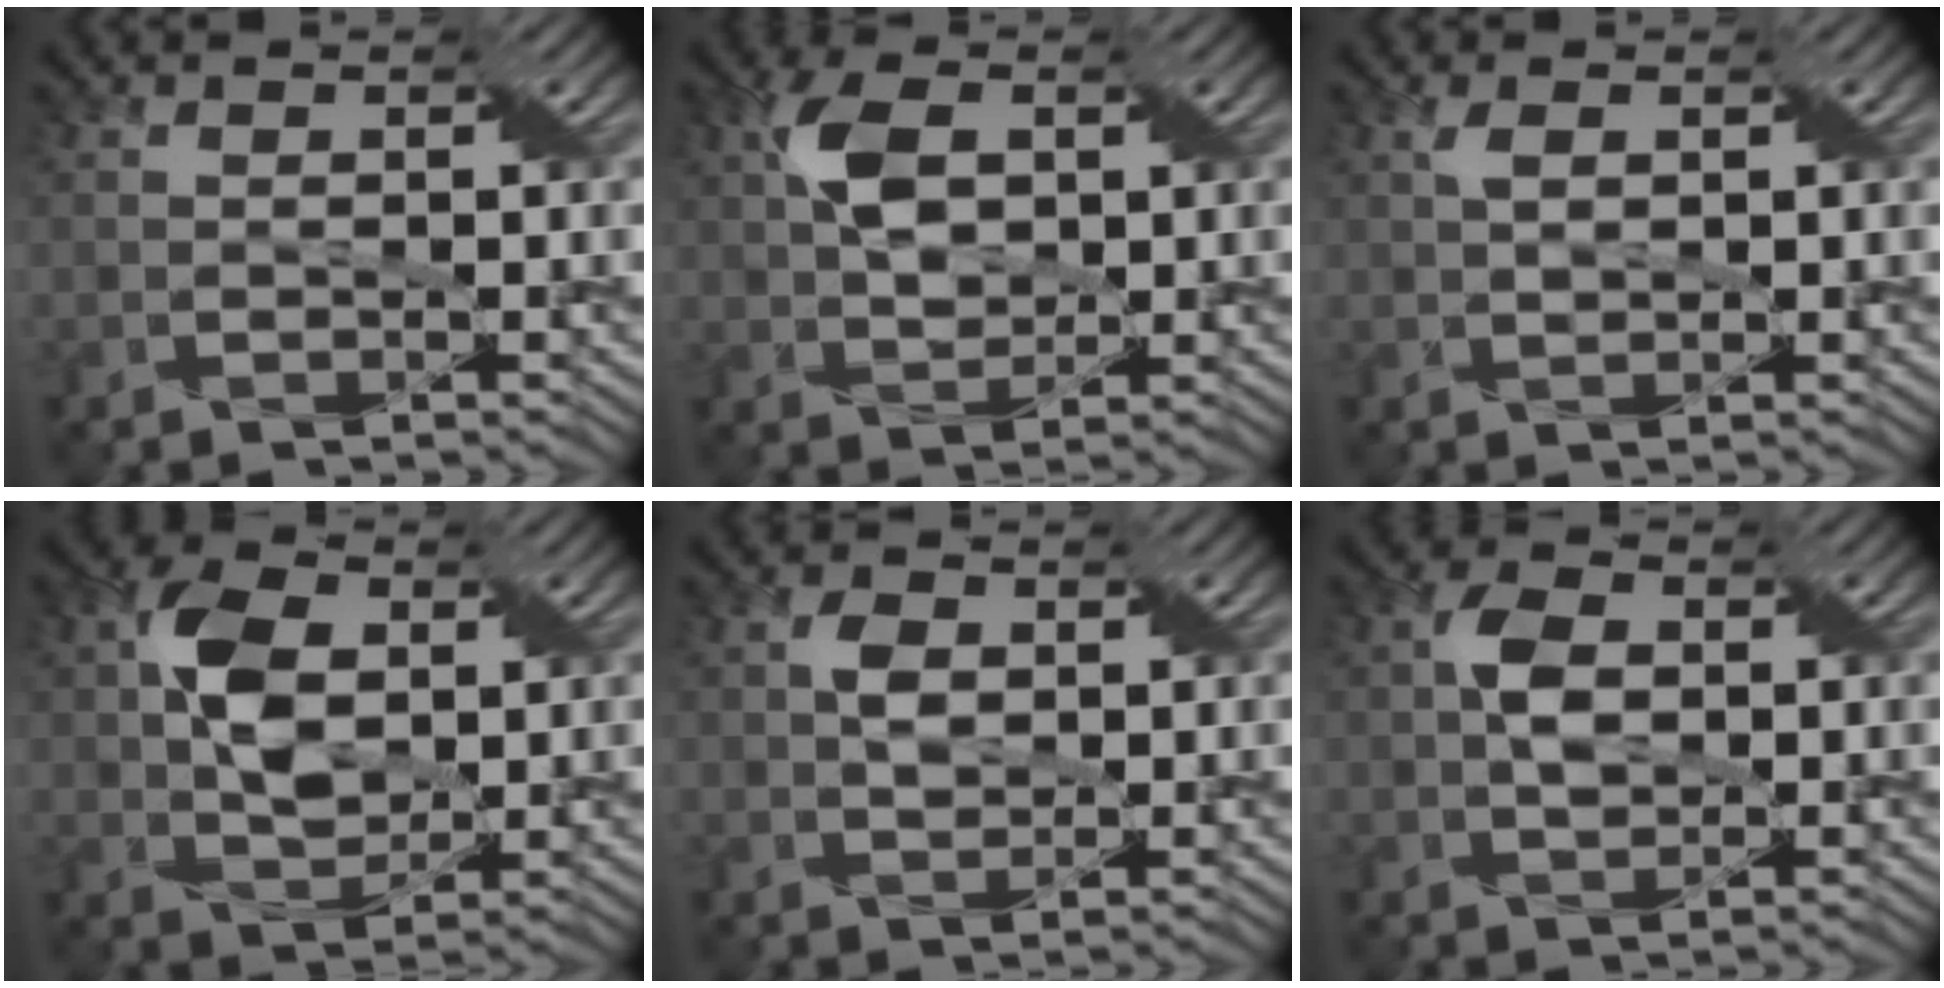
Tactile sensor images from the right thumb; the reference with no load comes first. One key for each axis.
{"total": 5.9, "fx": 1.6, "fy": 3.5, "fz": 4.5, "tx": -0.100, "ty": 0.009, "tz": 0.029}
{"total": 1.9, "fx": 0.7, "fy": 0.8, "fz": 1.5, "tx": -0.036, "ty": 0.005, "tz": 0.015}
{"total": 7.2, "fx": 1.3, "fy": 4.6, "fz": 5.3, "tx": -0.108, "ty": 0.009, "tz": 0.023}
{"total": 2.6, "fx": 0.5, "fy": 1.7, "fz": 1.9, "tx": -0.039, "ty": 0.003, "tz": 0.008}
{"total": 3.7, "fx": 0.3, "fy": 2.4, "fz": 2.8, "tx": -0.059, "ty": 0.007, "tz": 0.000}